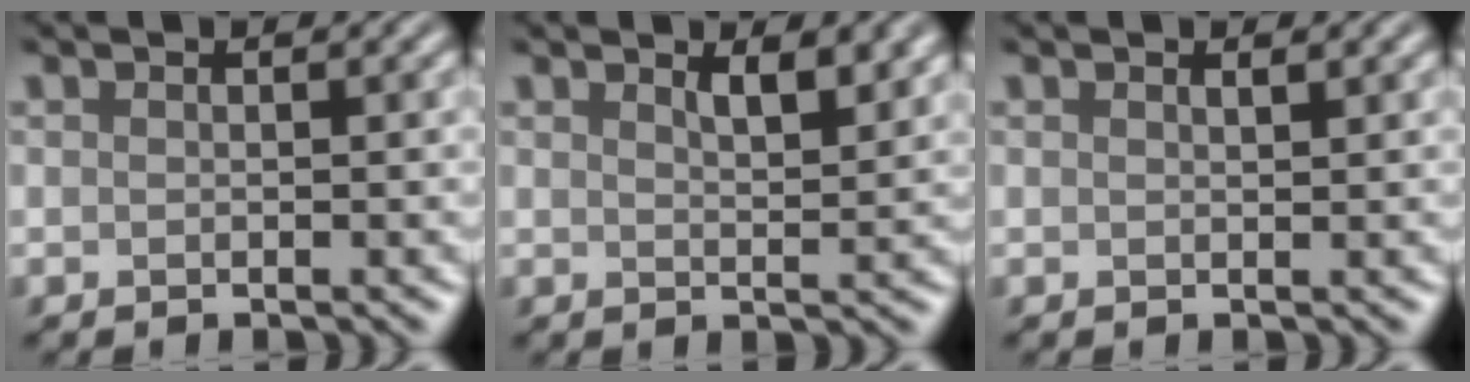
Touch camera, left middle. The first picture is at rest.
{"total": 2.7, "force": [1.9, 0.8, 1.8], "torque": [-0.023, -0.005, 0.033]}
{"total": 0.6, "force": [0.5, 0.1, 0.3], "torque": [-0.004, -0.003, 0.009]}